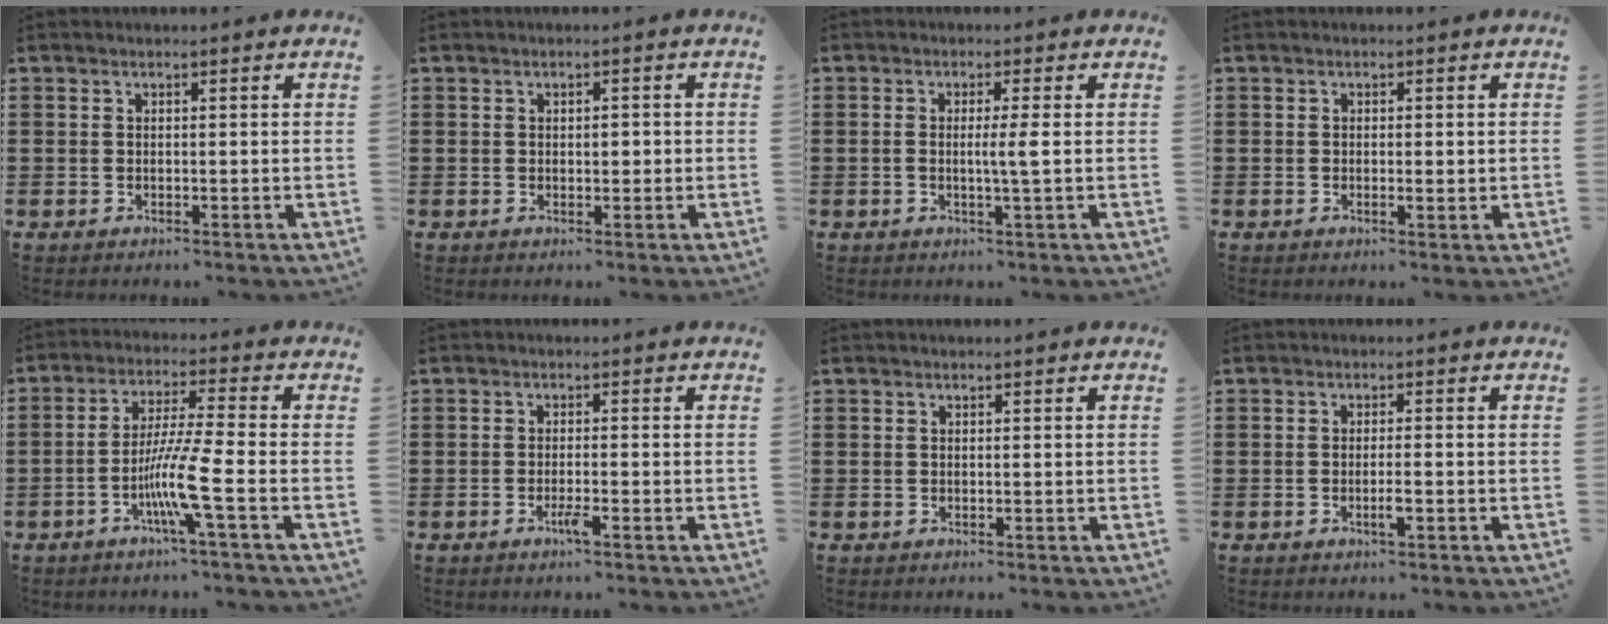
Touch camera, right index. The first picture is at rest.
{"total": 1.2, "force": [0.0, 0.7, 1.0], "torque": [-0.018, 0.007, -0.002]}
{"total": 2.9, "force": [-0.2, -0.3, 2.9], "torque": [-0.053, -0.007, -0.007]}
{"total": 1.2, "force": [-0.1, 0.3, 1.1], "torque": [-0.020, 0.000, -0.002]}
{"total": 8.3, "force": [-3.4, -0.4, 7.6], "torque": [-0.154, -0.017, -0.068]}
{"total": 2.3, "force": [-1.3, 0.1, 1.8], "torque": [-0.038, -0.005, -0.025]}
{"total": 0.0}
{"total": 2.1, "force": [-0.9, 0.2, 1.9], "torque": [-0.033, 0.000, -0.015]}